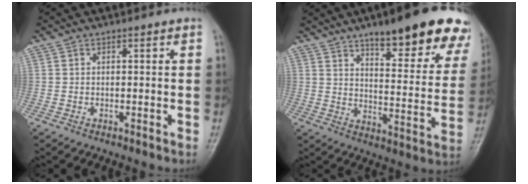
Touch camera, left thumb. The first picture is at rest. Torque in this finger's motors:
{"motor_torque": [0.78, 0.96, 1.29, -1.48, 0.11]}